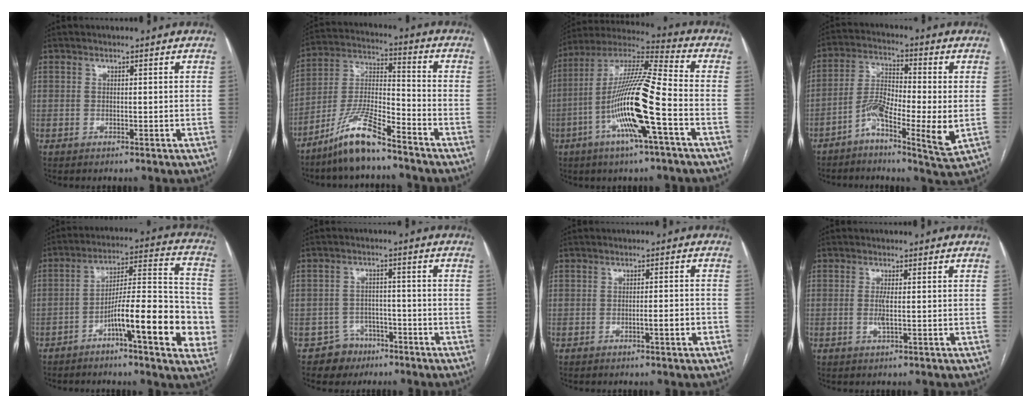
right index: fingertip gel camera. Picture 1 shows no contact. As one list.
[{"total": 11.2, "force": [-8.6, 1.4, 7.1], "torque": [-0.149, -0.008, -0.167]}, {"total": 17.3, "force": [-5.2, 0.4, 16.5], "torque": [-0.325, -0.002, -0.104]}, {"total": 10.0, "force": [-3.2, 1.7, 9.3], "torque": [-0.181, 0.004, -0.063]}, {"total": 16.6, "force": [-5.9, 2.5, 15.4], "torque": [-0.226, 0.018, -0.089]}, {"total": 4.7, "force": [-3.0, 3.6, -0.2], "torque": [0.013, 0.013, -0.044]}, {"total": 2.3, "force": [-1.1, 0.0, 2.0], "torque": [-0.030, 0.000, -0.019]}, {"total": 1.8, "force": [-0.2, 0.1, 1.8], "torque": [-0.041, -0.003, -0.003]}]